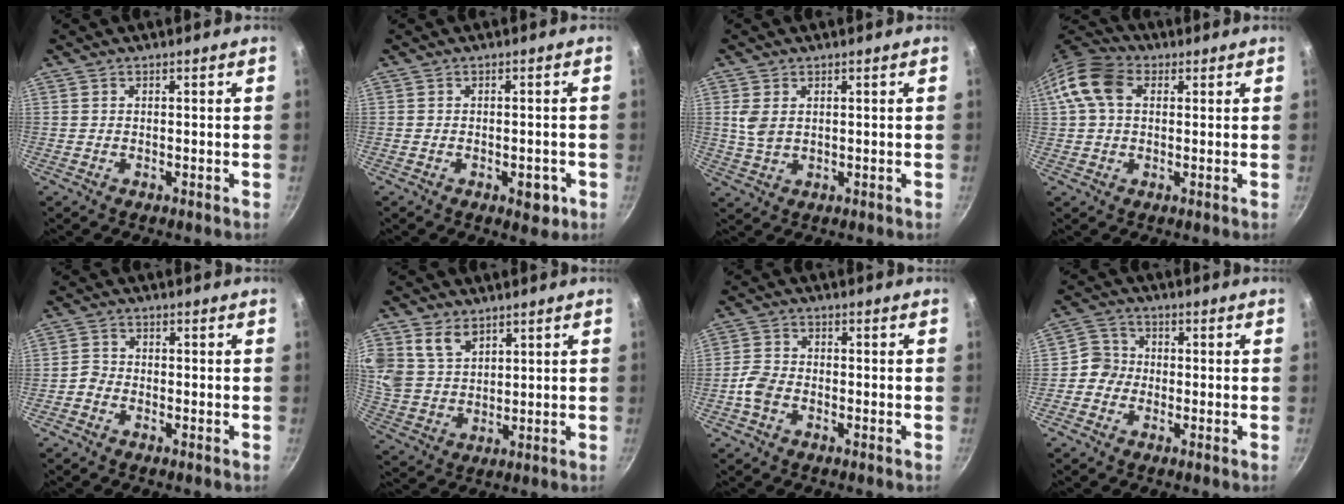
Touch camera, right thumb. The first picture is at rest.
{"total": 4.1, "force": [-1.6, 2.1, 3.1], "torque": [-0.024, 0.008, -0.015]}
{"total": 4.2, "force": [1.1, 2.7, 3.0], "torque": [-0.060, -0.004, 0.025]}
{"total": 10.4, "force": [2.6, 7.2, 7.0], "torque": [-0.122, 0.022, 0.031]}
{"total": 1.9, "force": [-1.4, 1.3, 0.5], "torque": [-0.010, 0.014, -0.032]}
{"total": 9.1, "force": [4.8, 6.4, 4.4], "torque": [-0.073, -0.021, 0.103]}
{"total": 3.9, "force": [-1.9, 2.5, 2.3], "torque": [-0.053, 0.018, -0.045]}
{"total": 4.5, "force": [-1.0, 4.3, 1.2], "torque": [0.006, 0.015, -0.035]}